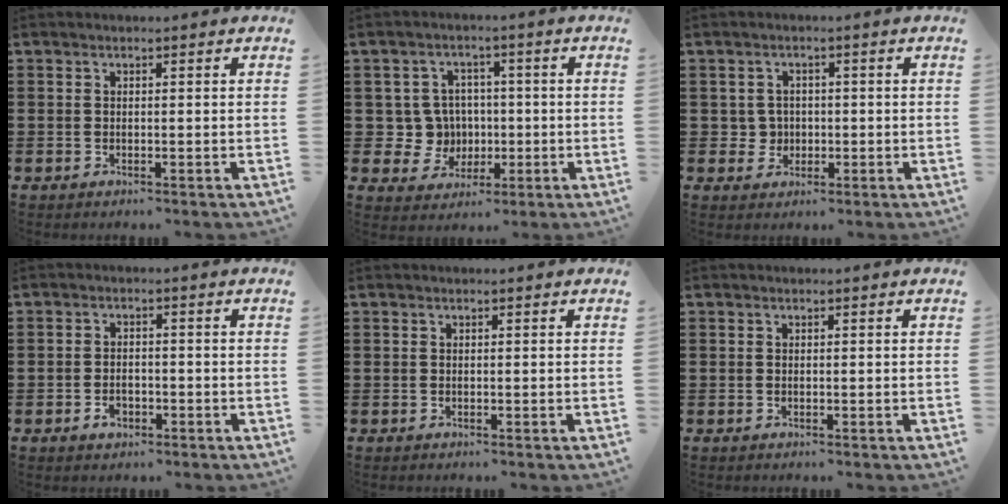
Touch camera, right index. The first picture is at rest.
{"total": 6.4, "force": [-0.1, 6.2, 1.8], "torque": [-0.051, 0.015, 0.002]}
{"total": 2.8, "force": [-0.4, 2.7, 0.8], "torque": [-0.026, 0.007, -0.011]}
{"total": 2.4, "force": [-1.2, 1.6, 1.3], "torque": [-0.025, 0.001, -0.024]}
{"total": 0.0}
{"total": 0.0}